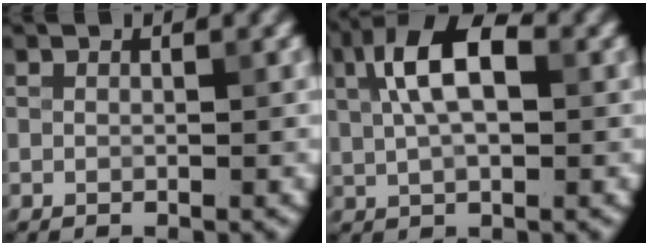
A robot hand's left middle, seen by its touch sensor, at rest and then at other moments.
{"total": 6.8, "force": [1.9, 3.2, 5.7], "torque": [-0.104, 0.018, 0.024]}